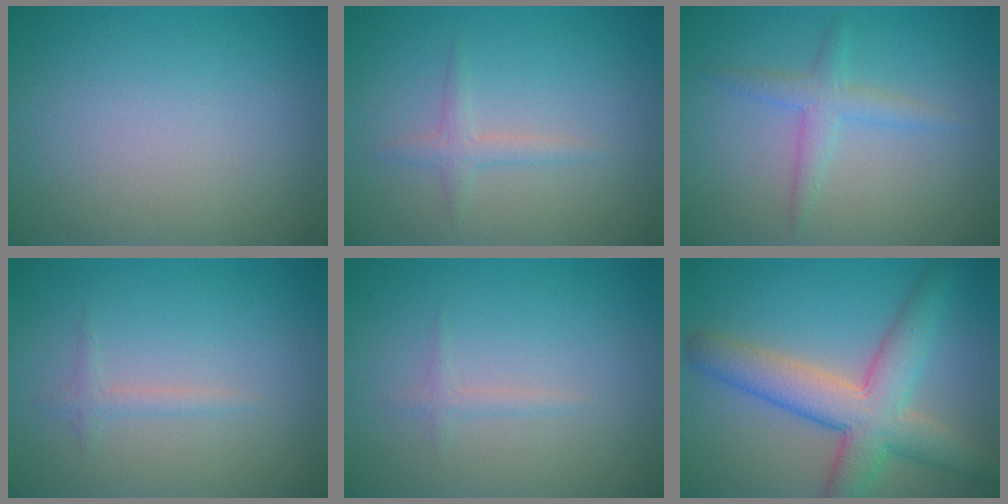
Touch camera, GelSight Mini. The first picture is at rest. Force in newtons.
{"total": 1.5, "press": 1.5, "slide": 0.1}
{"total": 2.2, "press": 2.2, "slide": 0.2}
{"total": 1.0, "press": 1.0, "slide": 0.0}
{"total": 0.8, "press": 0.8, "slide": 0.1}
{"total": 7.2, "press": 7.2, "slide": 0.4}